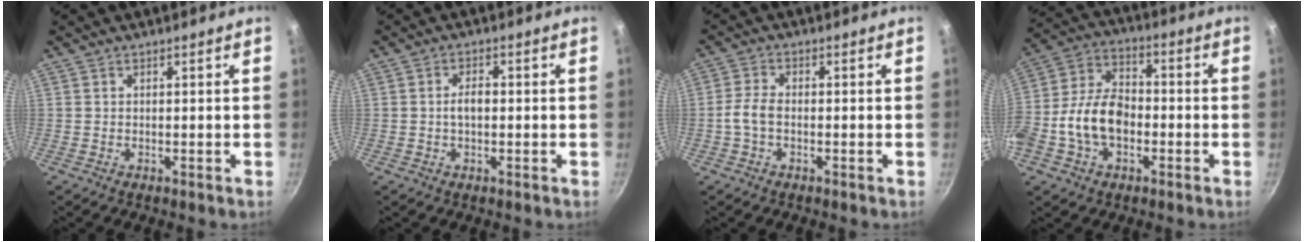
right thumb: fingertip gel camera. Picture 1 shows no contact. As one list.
[{"total": 3.1, "force": [-0.2, 1.7, 2.6], "torque": [-0.039, 0.012, -0.005]}, {"total": 3.7, "force": [-1.0, 2.0, 2.9], "torque": [-0.064, 0.017, -0.026]}, {"total": 13.5, "force": [-3.0, 9.2, 9.4], "torque": [-0.153, 0.041, -0.067]}]